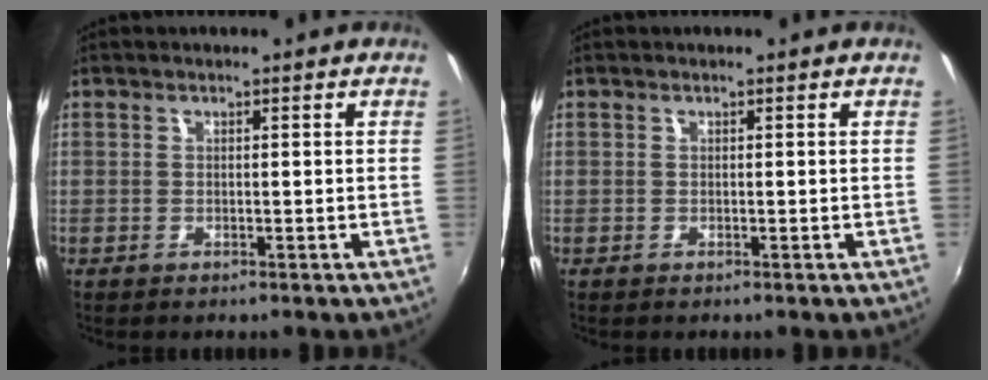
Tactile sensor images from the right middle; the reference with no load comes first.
{"total": 0.0}